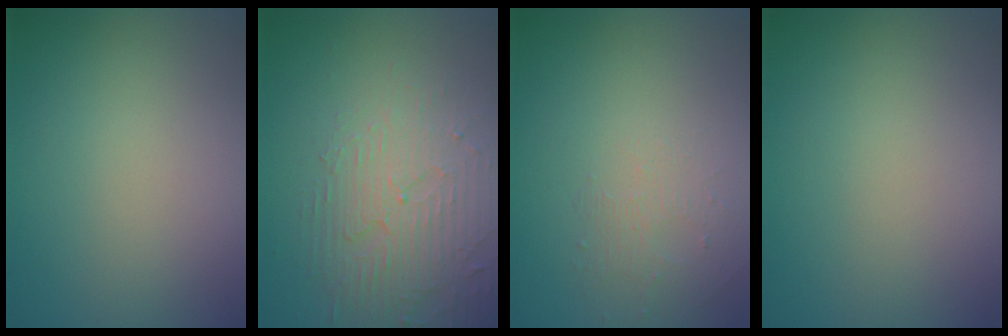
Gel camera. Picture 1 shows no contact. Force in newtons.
{"total": 3.9, "press": 3.7, "slide": 1.1}
{"total": 1.3, "press": 0.7, "slide": 1.2}
{"total": 0.0}